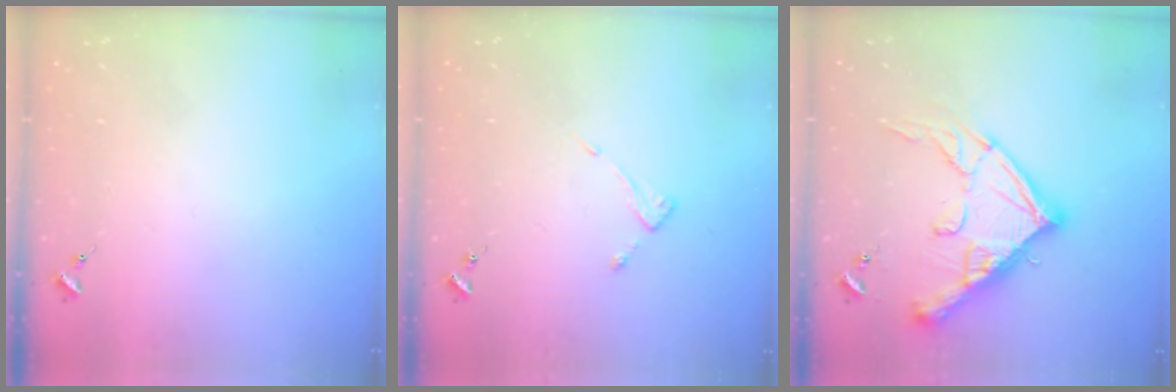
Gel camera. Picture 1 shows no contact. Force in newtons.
{"total": 2.6, "press": 2.6, "slide": 0.3}
{"total": 19.6, "press": 19.5, "slide": 2.0}